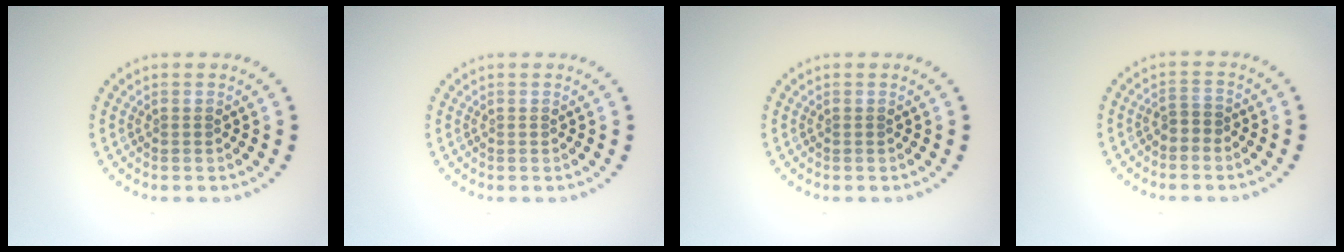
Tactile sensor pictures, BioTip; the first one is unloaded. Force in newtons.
{"total": 0.0}
{"total": 0.0}
{"total": 1.4, "press": 1.1, "slide": 0.8}